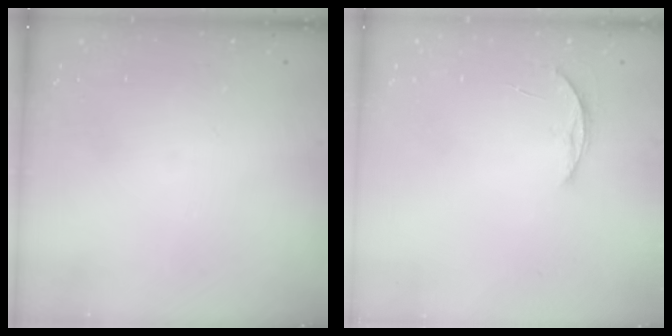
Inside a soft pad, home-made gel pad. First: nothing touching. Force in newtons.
{"total": 3.7, "press": 3.7, "slide": 0.5}